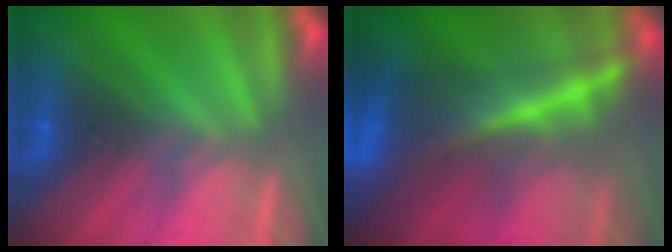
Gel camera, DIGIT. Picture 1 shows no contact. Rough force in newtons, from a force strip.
{"total": 8.5}